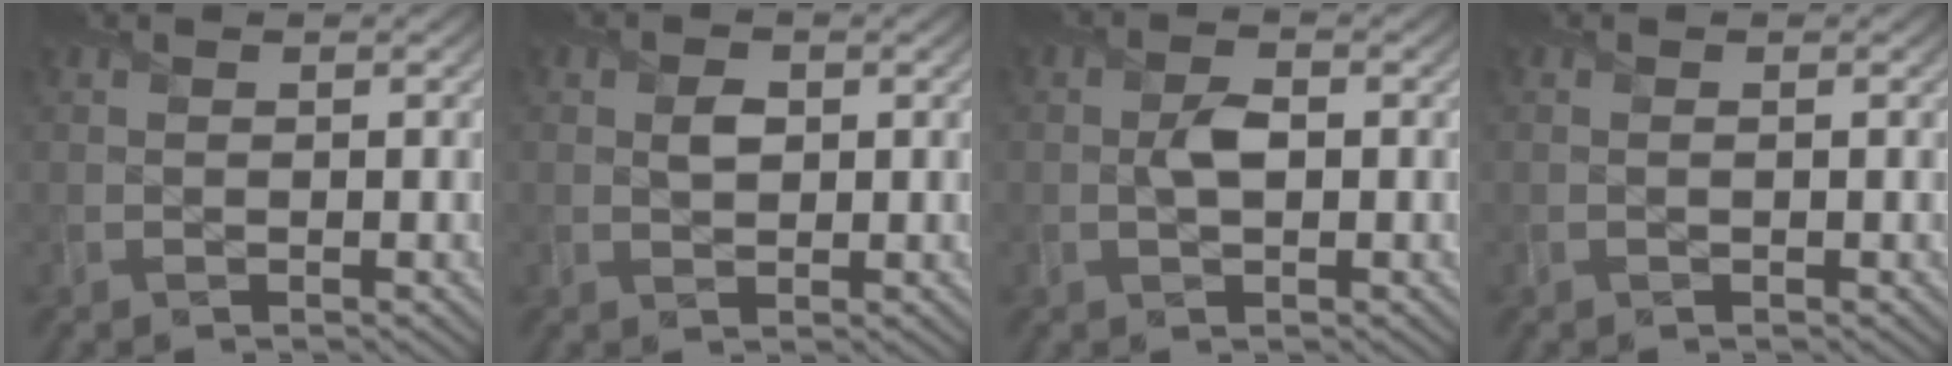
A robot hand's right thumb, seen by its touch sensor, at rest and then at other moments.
{"total": 1.9, "force": [0.4, 1.4, 1.2], "torque": [-0.025, -0.002, 0.006]}
{"total": 2.5, "force": [0.0, 1.4, 2.0], "torque": [-0.041, 0.001, -0.002]}
{"total": 0.0}